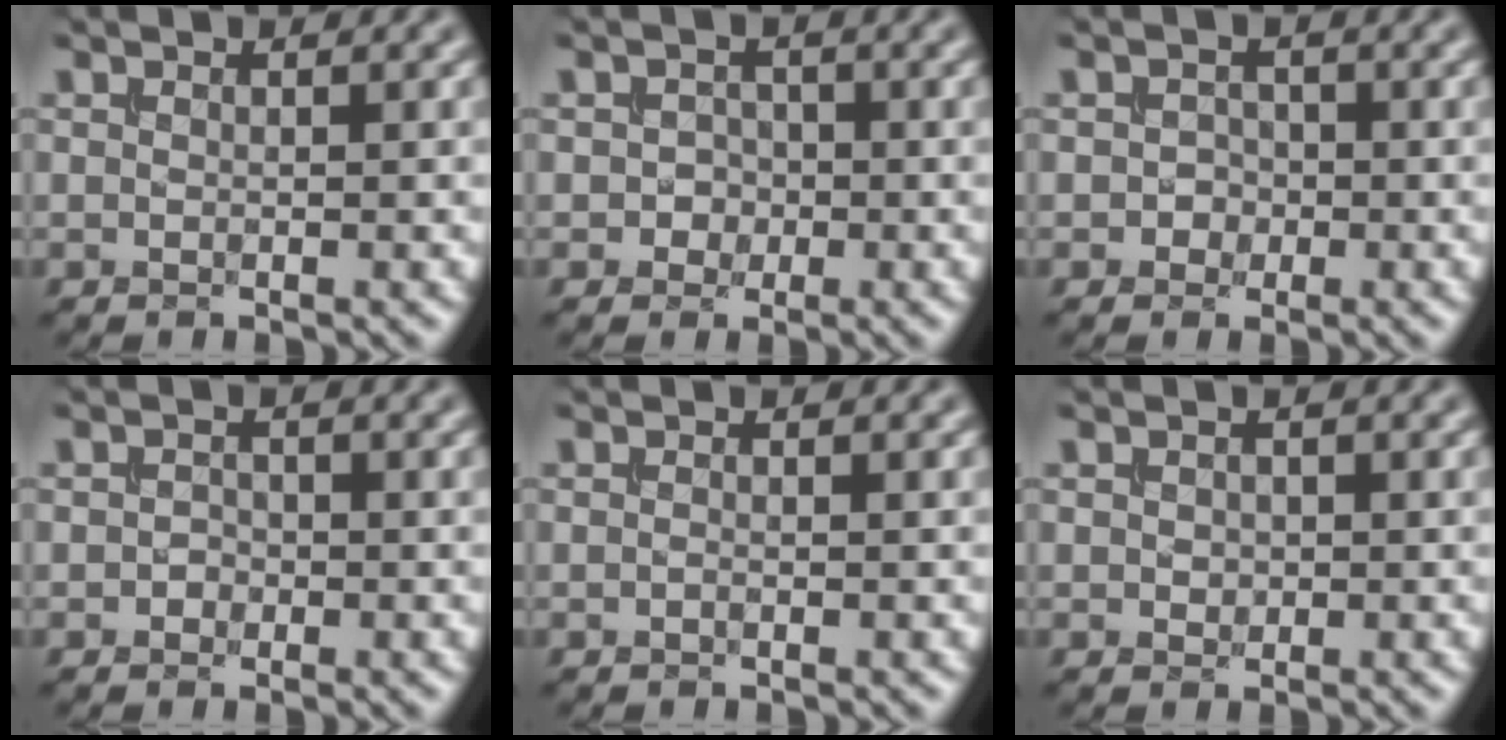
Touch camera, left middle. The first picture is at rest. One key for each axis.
{"total": 1.4, "fx": -0.4, "fy": 1.3, "fz": 0.4, "tx": 0.001, "ty": 0.001, "tz": -0.011}
{"total": 1.2, "fx": -0.4, "fy": 1.1, "fz": 0.3, "tx": -0.001, "ty": 0.001, "tz": -0.010}
{"total": 0.8, "fx": -0.4, "fy": 0.7, "fz": 0.2, "tx": -0.001, "ty": -0.001, "tz": -0.010}
{"total": 0.0}
{"total": 0.7, "fx": 0.0, "fy": 0.6, "fz": 0.3, "tx": -0.008, "ty": -0.001, "tz": -0.001}